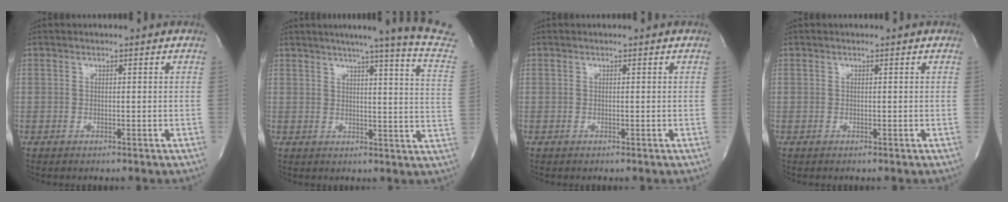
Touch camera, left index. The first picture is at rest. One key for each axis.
{"total": 18.5, "fx": 15.4, "fy": -1.5, "fz": 10.0, "tx": -0.142, "ty": -0.060, "tz": 0.170}
{"total": 0.0}
{"total": 0.0}